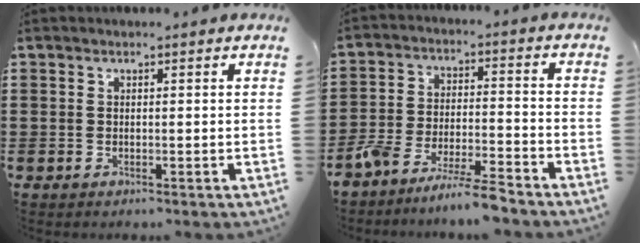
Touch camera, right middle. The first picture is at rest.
{"total": 7.2, "force": [-6.9, 0.0, 1.9], "torque": [-0.038, 0.002, -0.135]}